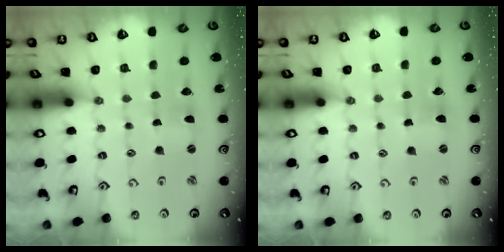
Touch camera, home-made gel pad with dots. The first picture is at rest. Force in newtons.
{"total": 2.5, "press": 2.5, "slide": 0.2}